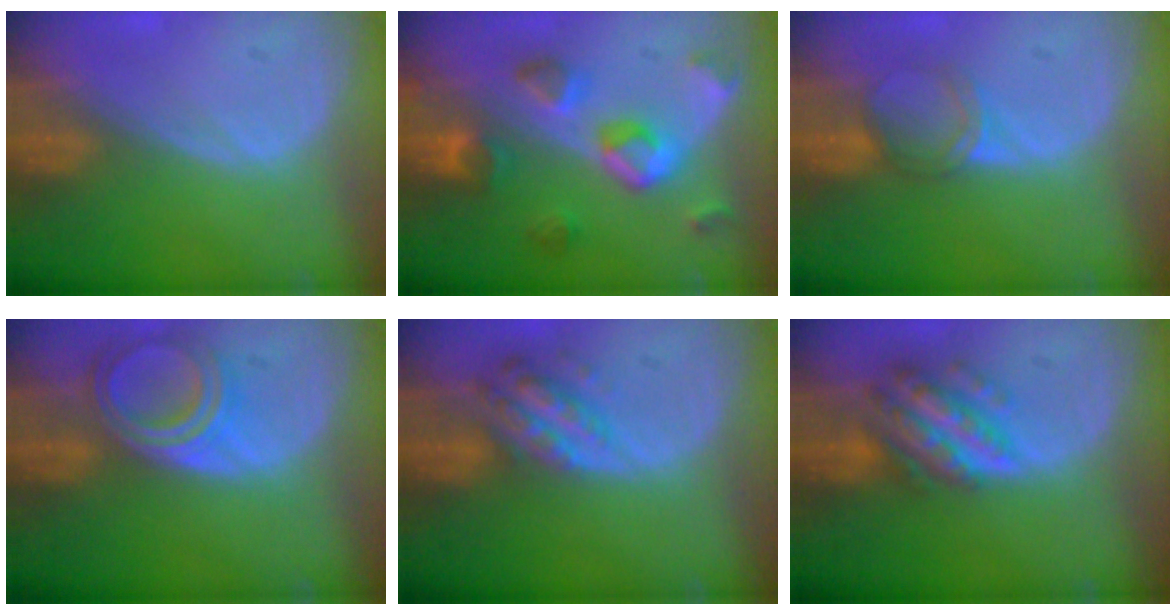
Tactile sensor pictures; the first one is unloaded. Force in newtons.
{"total": 7.4, "press": 7.4, "slide": 0.4}
{"total": 3.4, "press": 3.0, "slide": 1.6}
{"total": 6.7, "press": 6.0, "slide": 2.8}
{"total": 6.2, "press": 5.6, "slide": 2.7}
{"total": 7.4, "press": 7.4, "slide": 0.5}